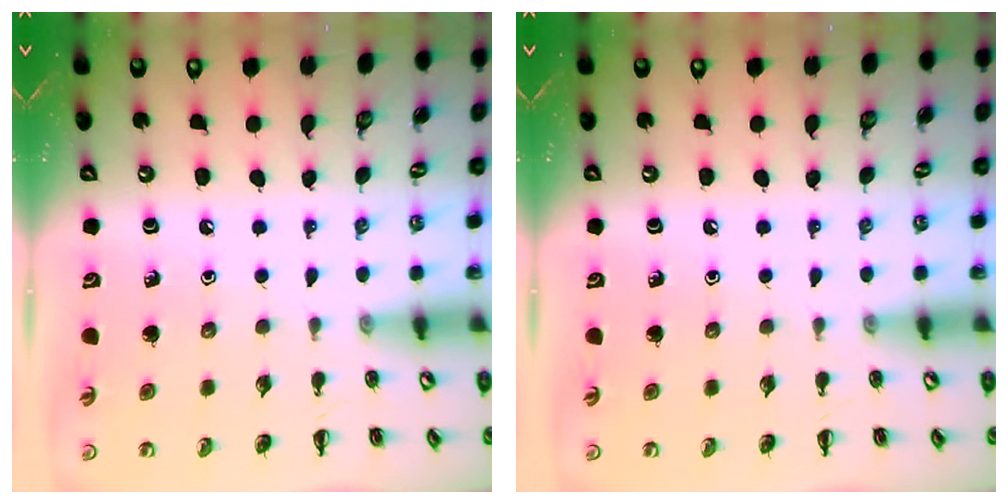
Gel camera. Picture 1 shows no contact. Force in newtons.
{"total": 0.0}